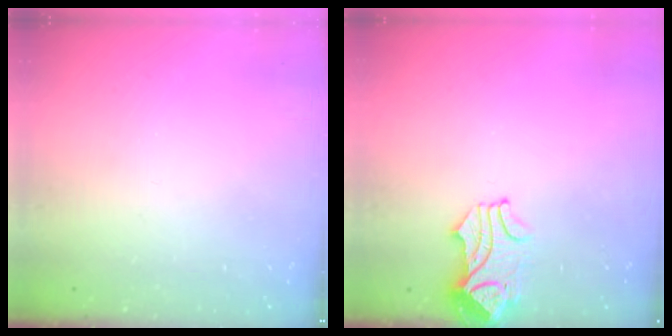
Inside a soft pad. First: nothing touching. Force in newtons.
{"total": 2.1, "press": 1.8, "slide": 1.0}